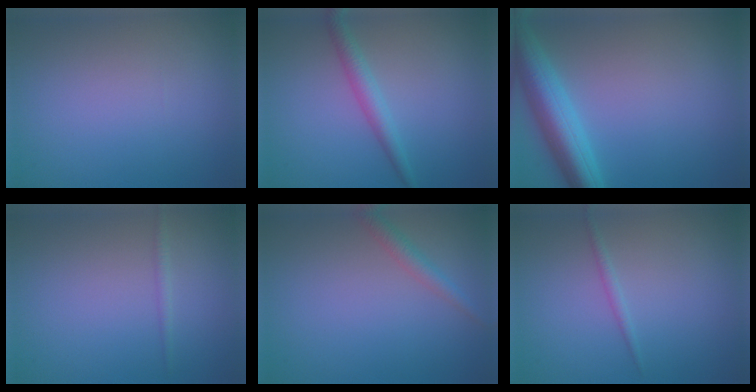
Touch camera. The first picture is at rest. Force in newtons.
{"total": 2.3, "press": 2.3, "slide": 0.1}
{"total": 6.1, "press": 6.1, "slide": 0.3}
{"total": 0.8, "press": 0.8, "slide": 0.1}
{"total": 1.8, "press": 1.8, "slide": 0.1}
{"total": 0.8, "press": 0.8, "slide": 0.0}